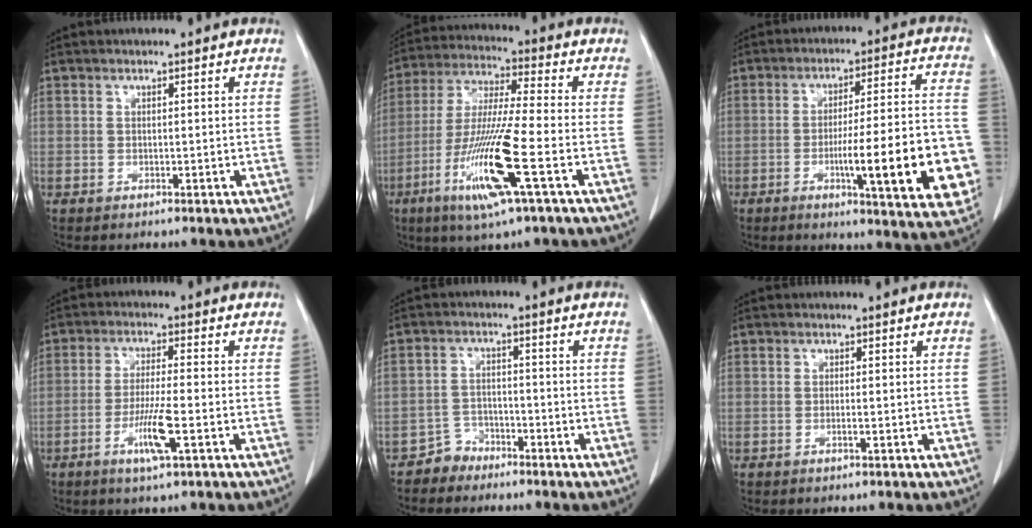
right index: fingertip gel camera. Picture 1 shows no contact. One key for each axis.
{"total": 15.1, "fx": -5.7, "fy": 0.0, "fz": 13.9, "tx": -0.288, "ty": -0.024, "tz": -0.111}
{"total": 18.0, "fx": -4.7, "fy": 2.3, "fz": 17.2, "tx": -0.191, "ty": 0.011, "tz": -0.057}
{"total": 6.7, "fx": -2.7, "fy": 0.1, "fz": 6.1, "tx": -0.119, "ty": -0.012, "tz": -0.051}
{"total": 3.4, "fx": -2.7, "fy": 2.1, "fz": -0.4, "tx": 0.006, "ty": 0.011, "tz": -0.049}
{"total": 0.7, "fx": -0.3, "fy": -0.1, "fz": 0.6, "tx": -0.014, "ty": 0.000, "tz": -0.005}